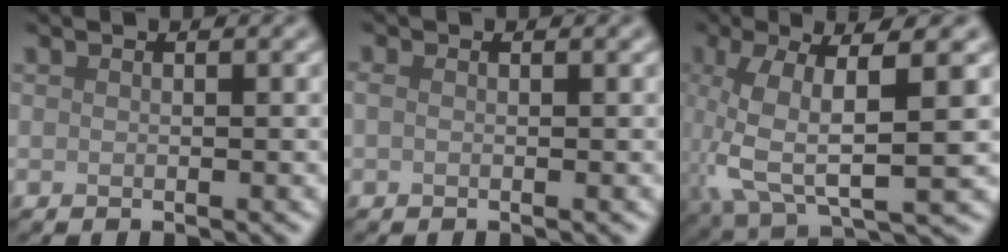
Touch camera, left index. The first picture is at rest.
{"total": 0.9, "force": [0.3, 0.4, 0.7], "torque": [-0.017, -0.002, 0.001]}
{"total": 8.8, "force": [0.5, 2.8, 8.3], "torque": [-0.167, -0.001, 0.006]}